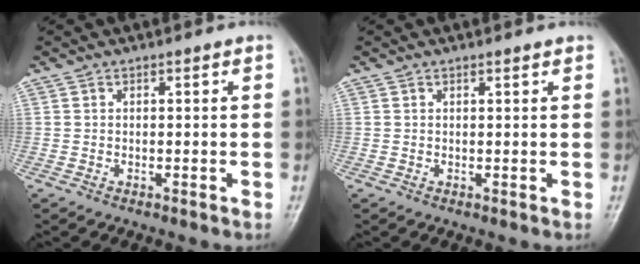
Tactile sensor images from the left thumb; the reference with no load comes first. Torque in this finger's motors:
{"motor_torque": [-0.09, 0.02, 0.00, -0.09, -0.01]}